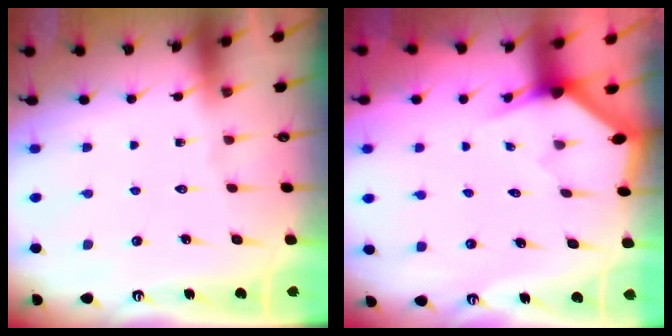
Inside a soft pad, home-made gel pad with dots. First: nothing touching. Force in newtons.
{"total": 2.3, "press": 2.3, "slide": 0.1}